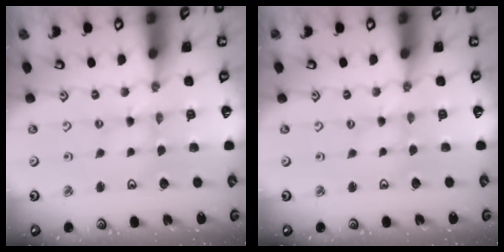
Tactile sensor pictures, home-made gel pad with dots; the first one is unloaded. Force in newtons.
{"total": 0.0}